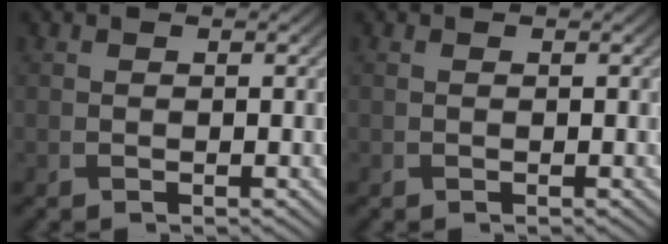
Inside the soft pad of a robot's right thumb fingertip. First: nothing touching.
{"total": 0.0}